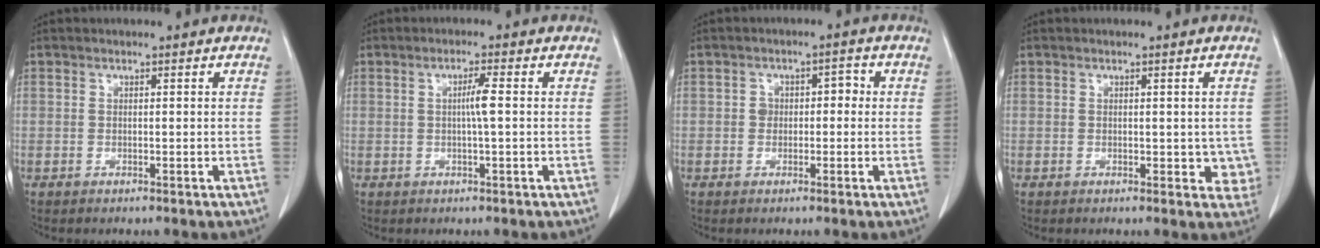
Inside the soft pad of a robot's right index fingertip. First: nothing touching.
{"total": 2.7, "force": [0.1, -0.3, 2.7], "torque": [-0.048, 0.000, 0.001]}
{"total": 3.0, "force": [0.0, 2.2, 2.0], "torque": [-0.025, 0.023, 0.000]}
{"total": 3.2, "force": [0.1, 2.3, 2.2], "torque": [-0.001, 0.000, 0.002]}